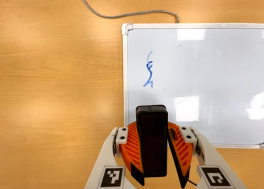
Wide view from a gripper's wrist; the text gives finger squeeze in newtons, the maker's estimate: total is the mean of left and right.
{"total": 9.7, "left": 9.7, "right": 9.7}